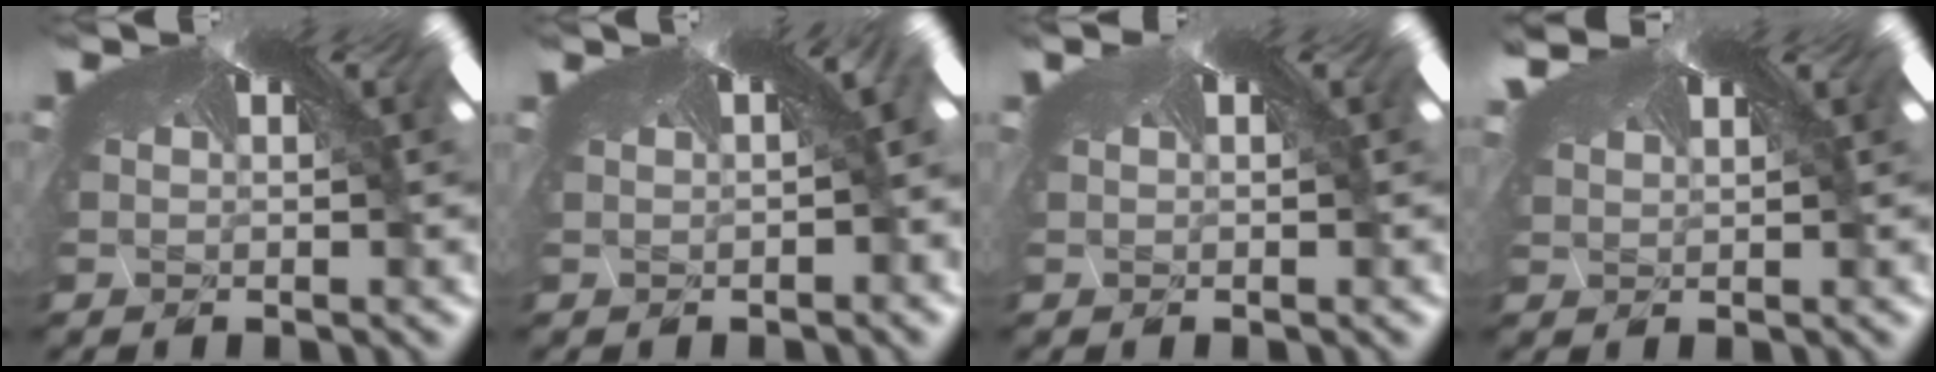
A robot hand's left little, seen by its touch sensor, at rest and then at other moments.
{"total": 1.2, "force": [-1.2, 0.1, -0.3], "torque": [-0.001, -0.013, -0.005]}
{"total": 0.0}
{"total": 1.3, "force": [1.1, 0.8, 0.3], "torque": [-0.027, 0.004, 0.019]}